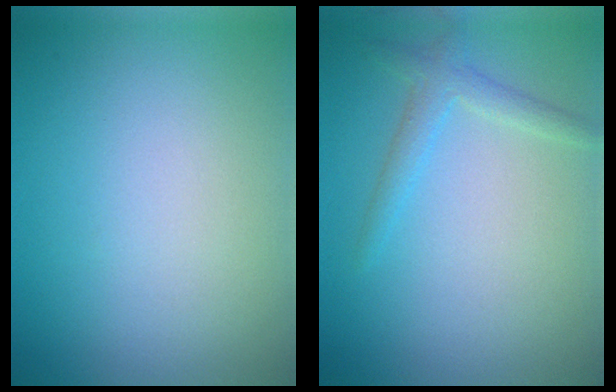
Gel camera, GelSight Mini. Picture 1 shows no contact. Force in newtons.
{"total": 2.0, "press": 2.0, "slide": 0.1}